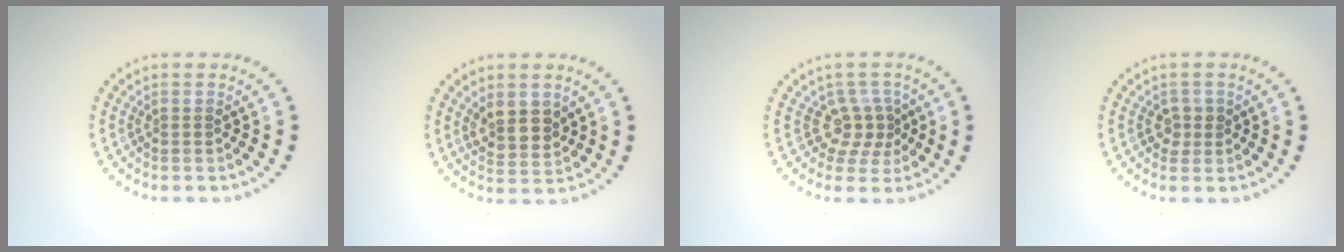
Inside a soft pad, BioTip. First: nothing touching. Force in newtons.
{"total": 2.8, "press": 2.5, "slide": 1.1}
{"total": 2.7, "press": 1.9, "slide": 1.9}
{"total": 1.2, "press": 1.1, "slide": 0.4}